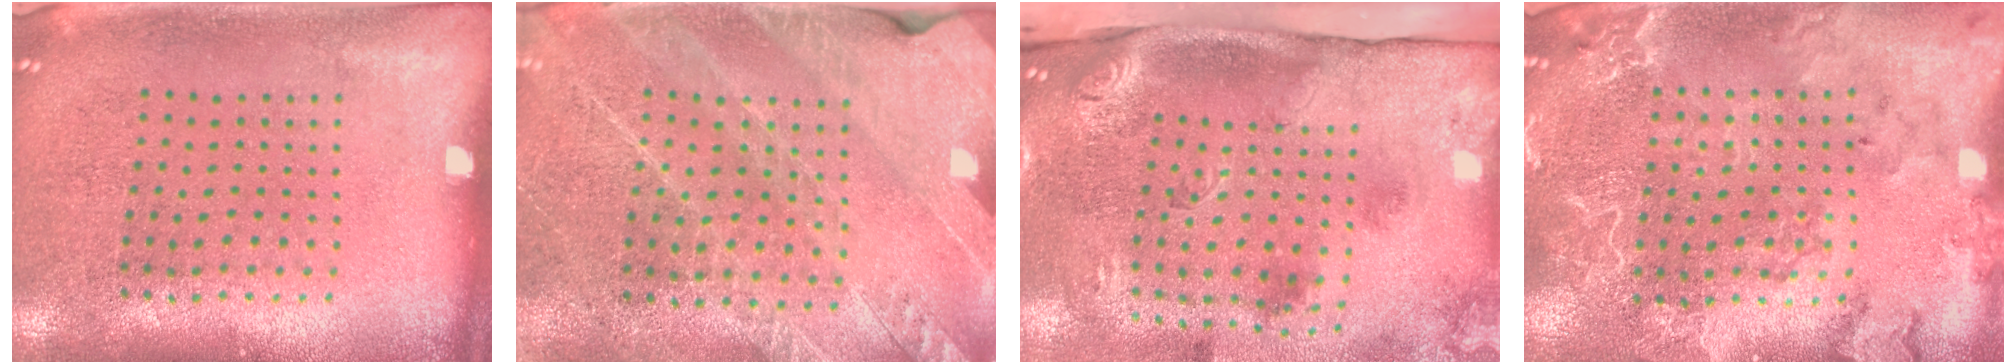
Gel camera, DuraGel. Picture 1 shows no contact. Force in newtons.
{"total": 2.6, "press": 2.5, "slide": 0.4}
{"total": 3.5, "press": 2.2, "slide": 2.8}
{"total": 2.5, "press": 2.4, "slide": 0.8}